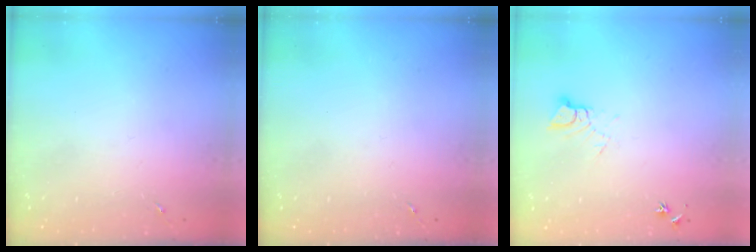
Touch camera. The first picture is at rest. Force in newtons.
{"total": 0.0}
{"total": 5.4, "press": 5.4, "slide": 0.5}